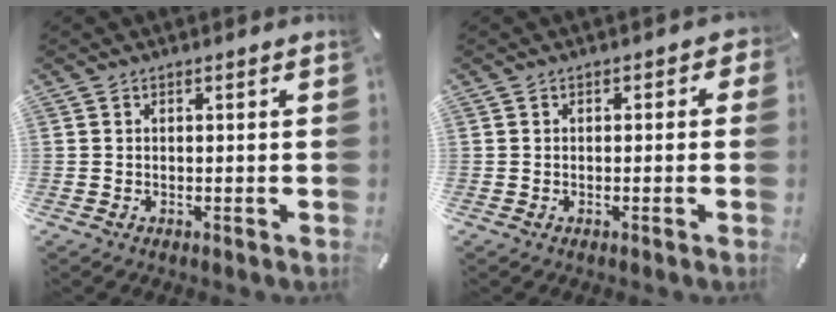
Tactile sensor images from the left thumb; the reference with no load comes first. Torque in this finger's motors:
{"motor_torque": [0.21, 0.13, 0.21, 0.24, -0.02]}